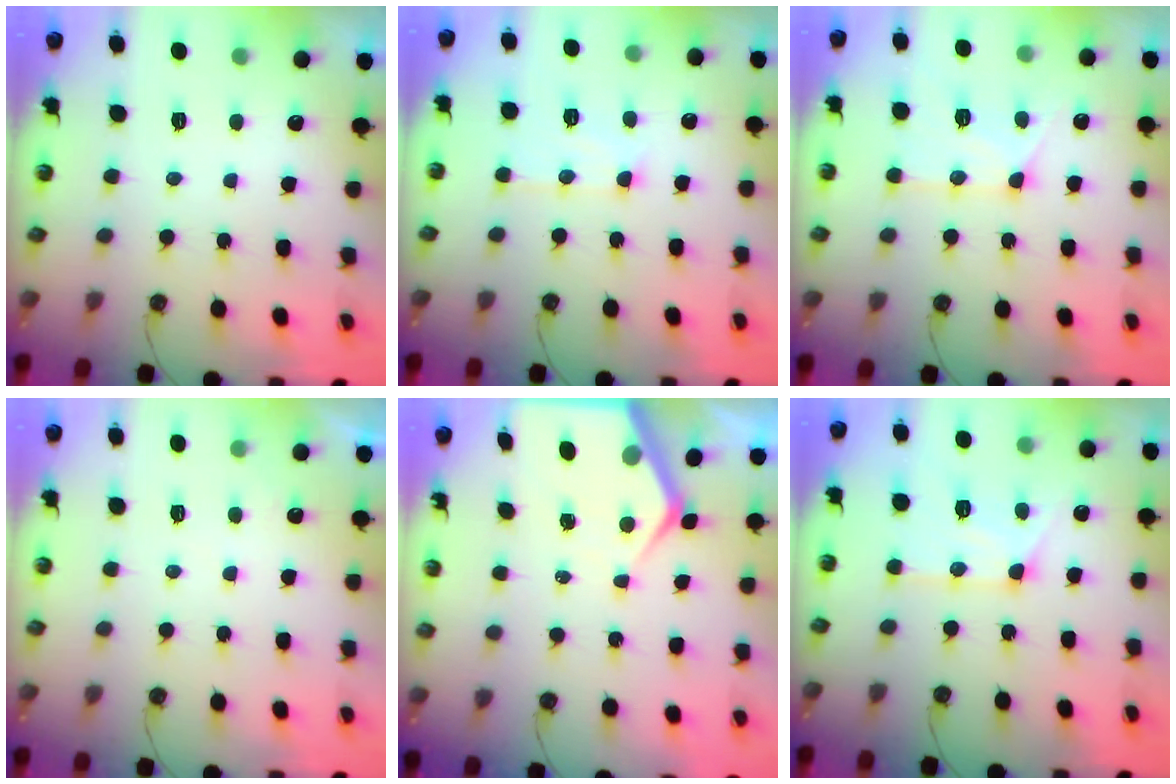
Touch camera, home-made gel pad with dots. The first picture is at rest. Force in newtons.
{"total": 9.4, "press": 9.4, "slide": 0.9}
{"total": 12.8, "press": 12.8, "slide": 1.4}
{"total": 2.8, "press": 2.8, "slide": 0.3}
{"total": 7.1, "press": 7.1, "slide": 0.7}
{"total": 13.2, "press": 13.1, "slide": 1.2}